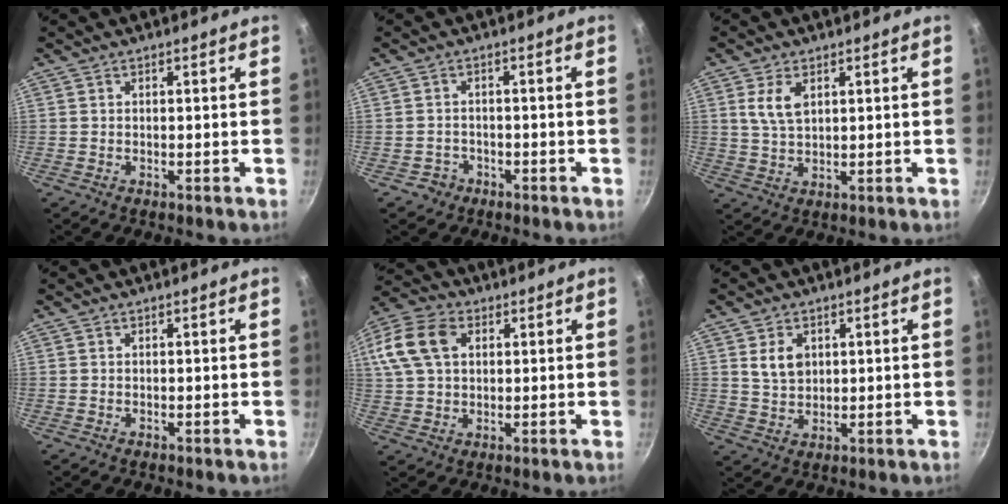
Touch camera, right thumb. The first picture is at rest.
{"total": 2.6, "force": [-1.4, 2.2, 0.5], "torque": [0.000, 0.018, -0.016]}
{"total": 5.4, "force": [2.0, 3.0, 4.1], "torque": [-0.075, -0.007, 0.042]}
{"total": 0.0}
{"total": 15.6, "force": [4.6, 11.1, 10.0], "torque": [-0.222, 0.025, 0.078]}
{"total": 5.4, "force": [1.7, 3.8, 3.3], "torque": [-0.046, -0.010, 0.035]}